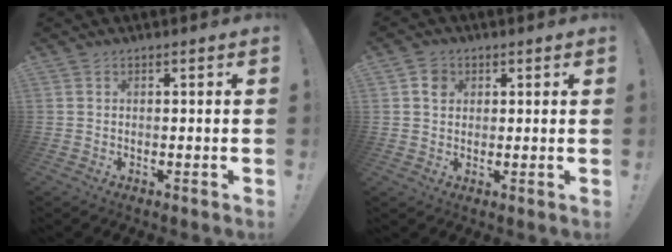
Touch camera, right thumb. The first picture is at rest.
{"total": 3.9, "force": [1.2, 3.5, 1.2], "torque": [0.001, -0.004, 0.019]}